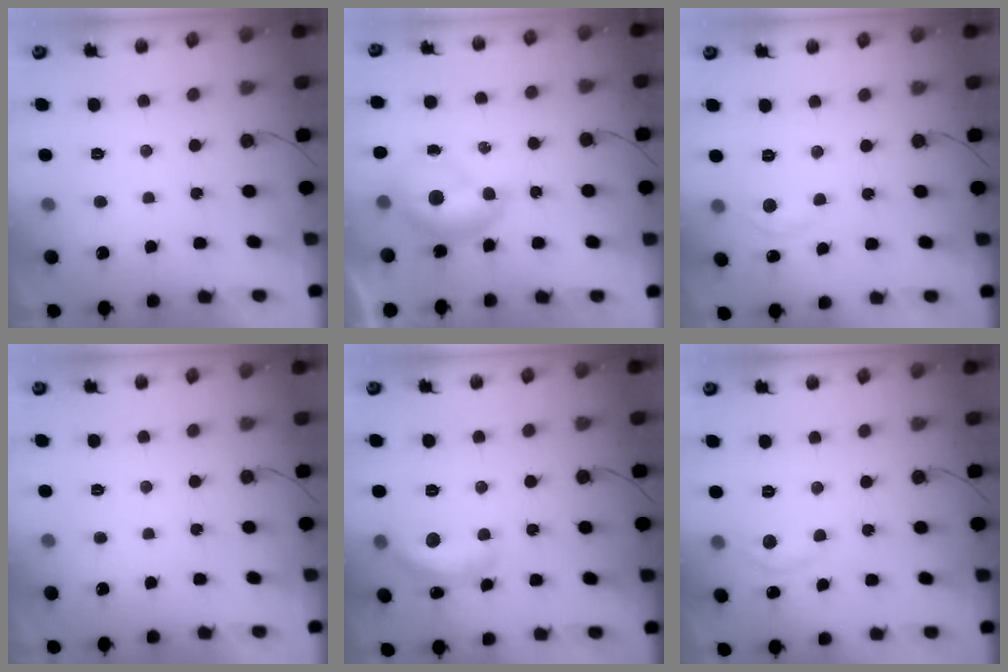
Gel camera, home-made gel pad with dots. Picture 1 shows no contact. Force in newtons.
{"total": 7.2, "press": 7.1, "slide": 0.7}
{"total": 3.0, "press": 3.0, "slide": 0.4}
{"total": 0.0}
{"total": 14.6, "press": 14.6, "slide": 0.7}
{"total": 5.6, "press": 5.5, "slide": 0.6}